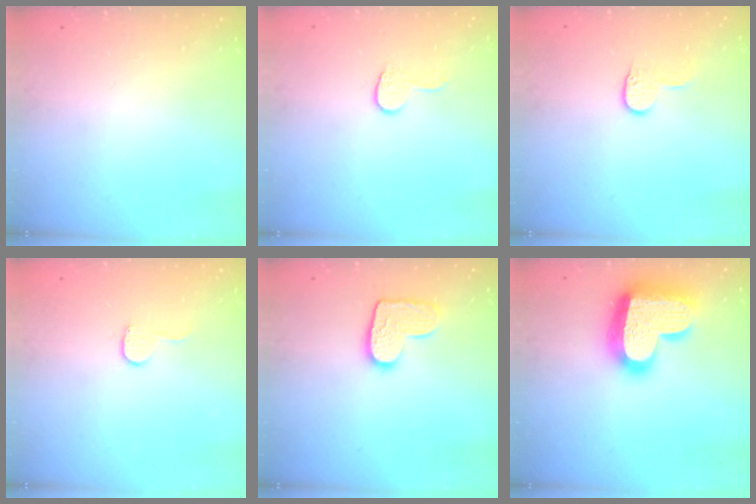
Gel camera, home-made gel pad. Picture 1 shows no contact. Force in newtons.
{"total": 5.4, "press": 5.4, "slide": 0.5}
{"total": 5.8, "press": 5.8, "slide": 0.6}
{"total": 4.9, "press": 4.9, "slide": 0.4}
{"total": 10.3, "press": 10.2, "slide": 0.6}
{"total": 21.5, "press": 21.5, "slide": 1.6}